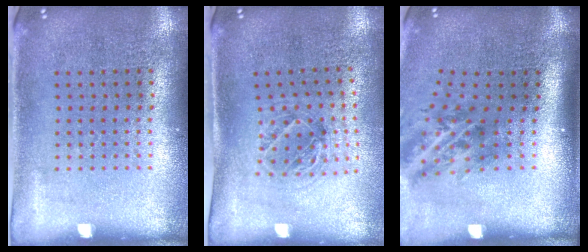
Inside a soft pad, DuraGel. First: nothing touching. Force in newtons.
{"total": 1.1, "press": 1.1, "slide": 0.3}
{"total": 1.9, "press": 1.2, "slide": 1.4}